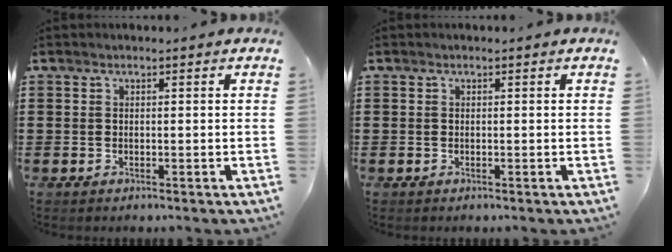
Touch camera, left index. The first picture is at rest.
{"total": 0.0}